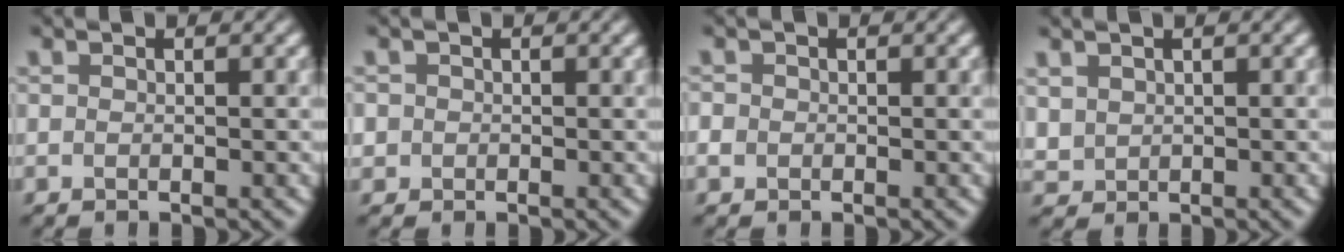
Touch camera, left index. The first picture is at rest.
{"total": 1.2, "force": [0.1, 1.2, 0.0], "torque": [0.020, 0.005, -0.005]}
{"total": 0.7, "force": [-0.2, 0.7, 0.1], "torque": [0.005, 0.003, -0.006]}
{"total": 1.1, "force": [0.7, 0.8, -0.2], "torque": [0.011, -0.001, 0.019]}